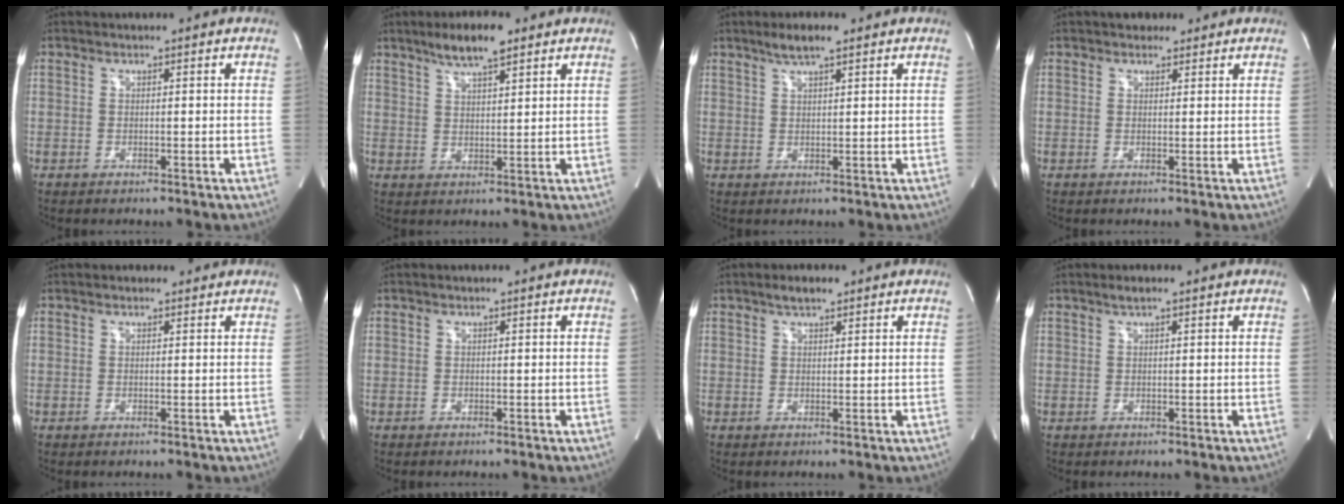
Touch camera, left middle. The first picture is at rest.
{"total": 6.8, "force": [4.8, 1.2, 4.7], "torque": [-0.090, 0.009, 0.083]}
{"total": 3.9, "force": [2.8, 0.5, 2.7], "torque": [-0.056, 0.007, 0.051]}
{"total": 2.7, "force": [2.0, 1.6, 0.8], "torque": [-0.011, 0.012, 0.028]}
{"total": 1.2, "force": [1.0, 0.6, 0.0], "torque": [-0.005, 0.010, 0.011]}
{"total": 0.0}
{"total": 2.5, "force": [1.8, 0.8, 1.5], "torque": [-0.031, 0.008, 0.032]}
{"total": 1.3, "force": [0.9, 0.1, 0.9], "torque": [-0.021, 0.005, 0.019]}